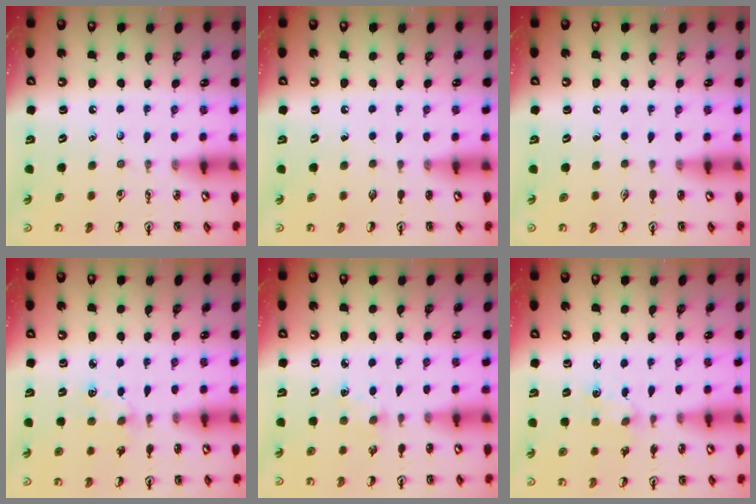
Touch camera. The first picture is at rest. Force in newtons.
{"total": 0.0}
{"total": 0.0}
{"total": 4.2, "press": 4.2, "slide": 0.6}
{"total": 2.9, "press": 2.9, "slide": 0.4}
{"total": 3.4, "press": 3.4, "slide": 0.5}